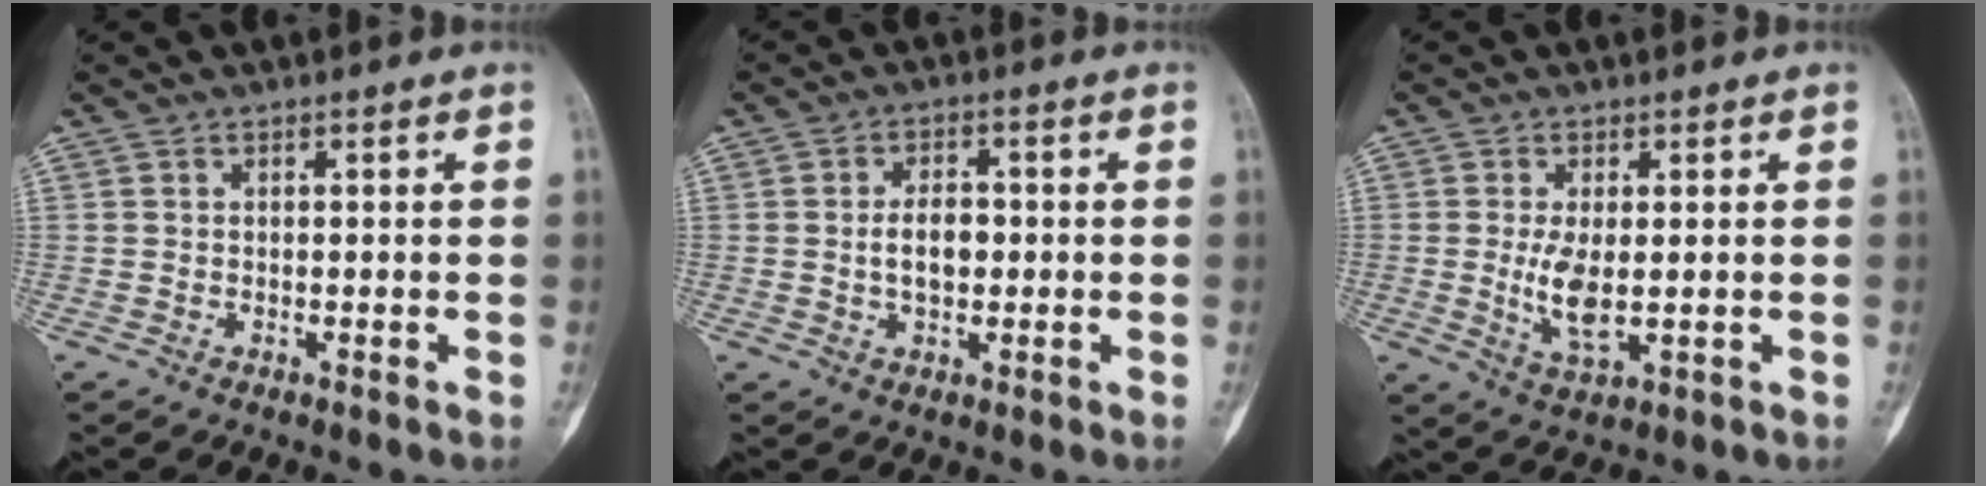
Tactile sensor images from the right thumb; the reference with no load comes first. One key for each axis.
{"total": 5.1, "fx": -0.1, "fy": 3.0, "fz": 4.1, "tx": -0.063, "ty": 0.007, "tz": -0.004}
{"total": 5.8, "fx": -0.1, "fy": 2.3, "fz": 5.3, "tx": -0.105, "ty": -0.016, "tz": 0.005}